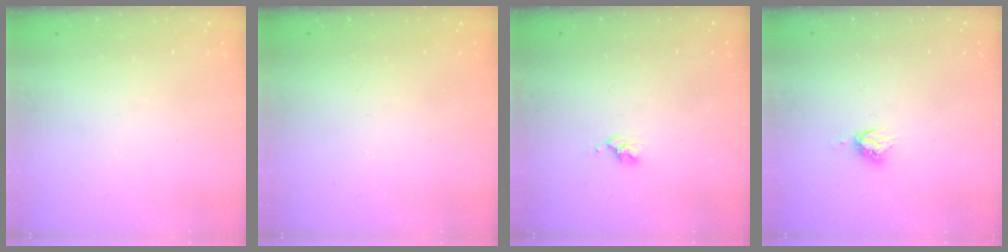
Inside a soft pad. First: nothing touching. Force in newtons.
{"total": 0.0}
{"total": 2.8, "press": 2.8, "slide": 0.3}
{"total": 4.9, "press": 4.8, "slide": 0.4}